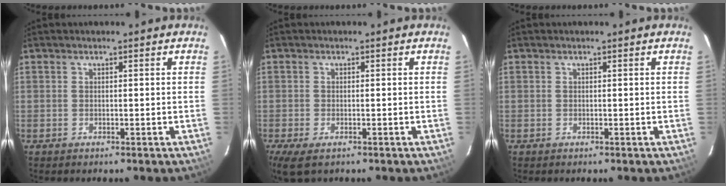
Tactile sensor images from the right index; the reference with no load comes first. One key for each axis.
{"total": 5.4, "fx": -3.2, "fy": 2.3, "fz": 3.6, "tx": -0.081, "ty": -0.022, "tz": -0.054}
{"total": 0.0}